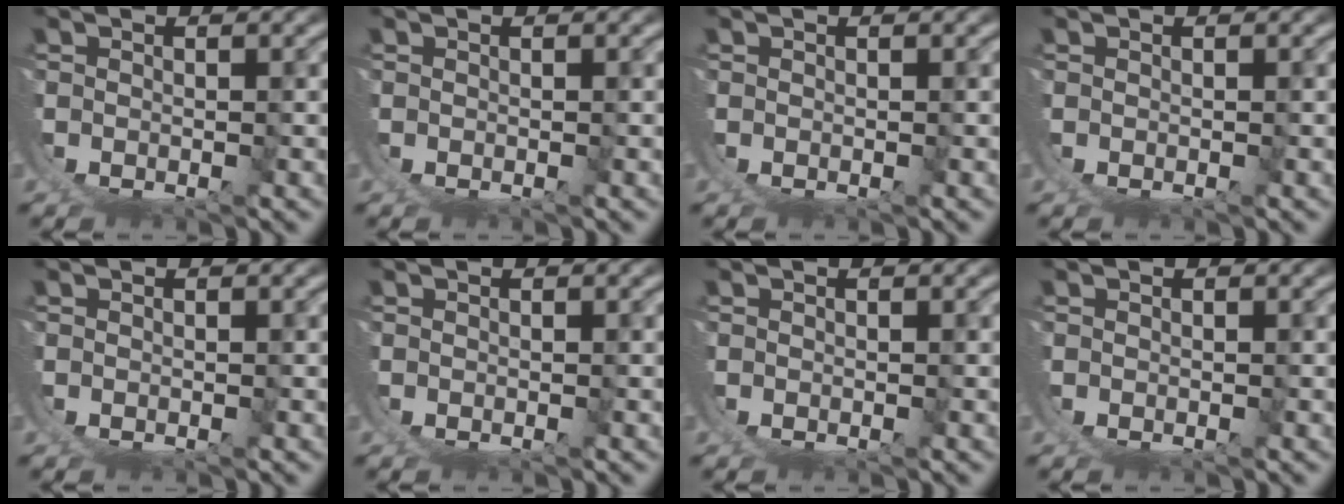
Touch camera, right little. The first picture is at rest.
{"total": 0.0}
{"total": 0.0}
{"total": 0.0}
{"total": 0.0}
{"total": 0.0}
{"total": 0.0}
{"total": 0.0}